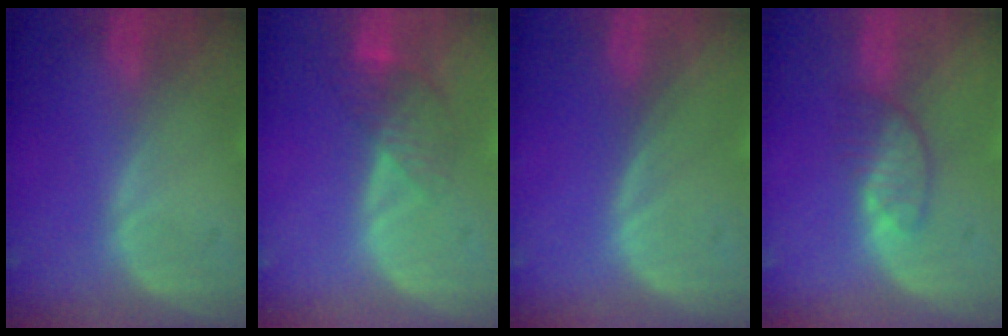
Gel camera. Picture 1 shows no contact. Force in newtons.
{"total": 4.4, "press": 3.8, "slide": 2.1}
{"total": 0.0}
{"total": 3.5, "press": 3.4, "slide": 0.9}